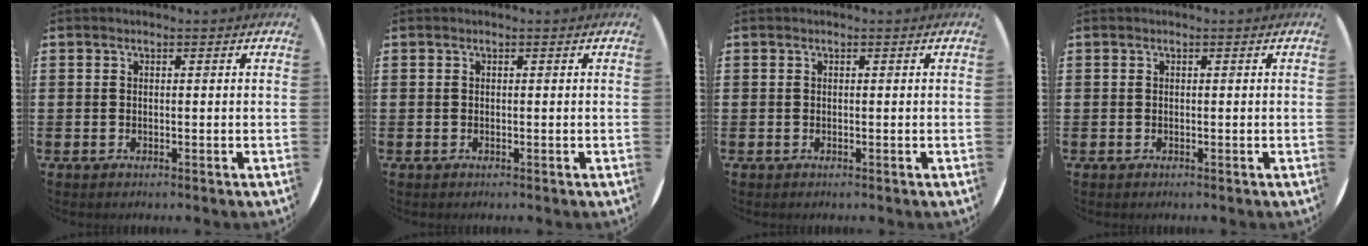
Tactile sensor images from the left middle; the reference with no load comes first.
{"total": 0.0}
{"total": 0.0}
{"total": 0.0}